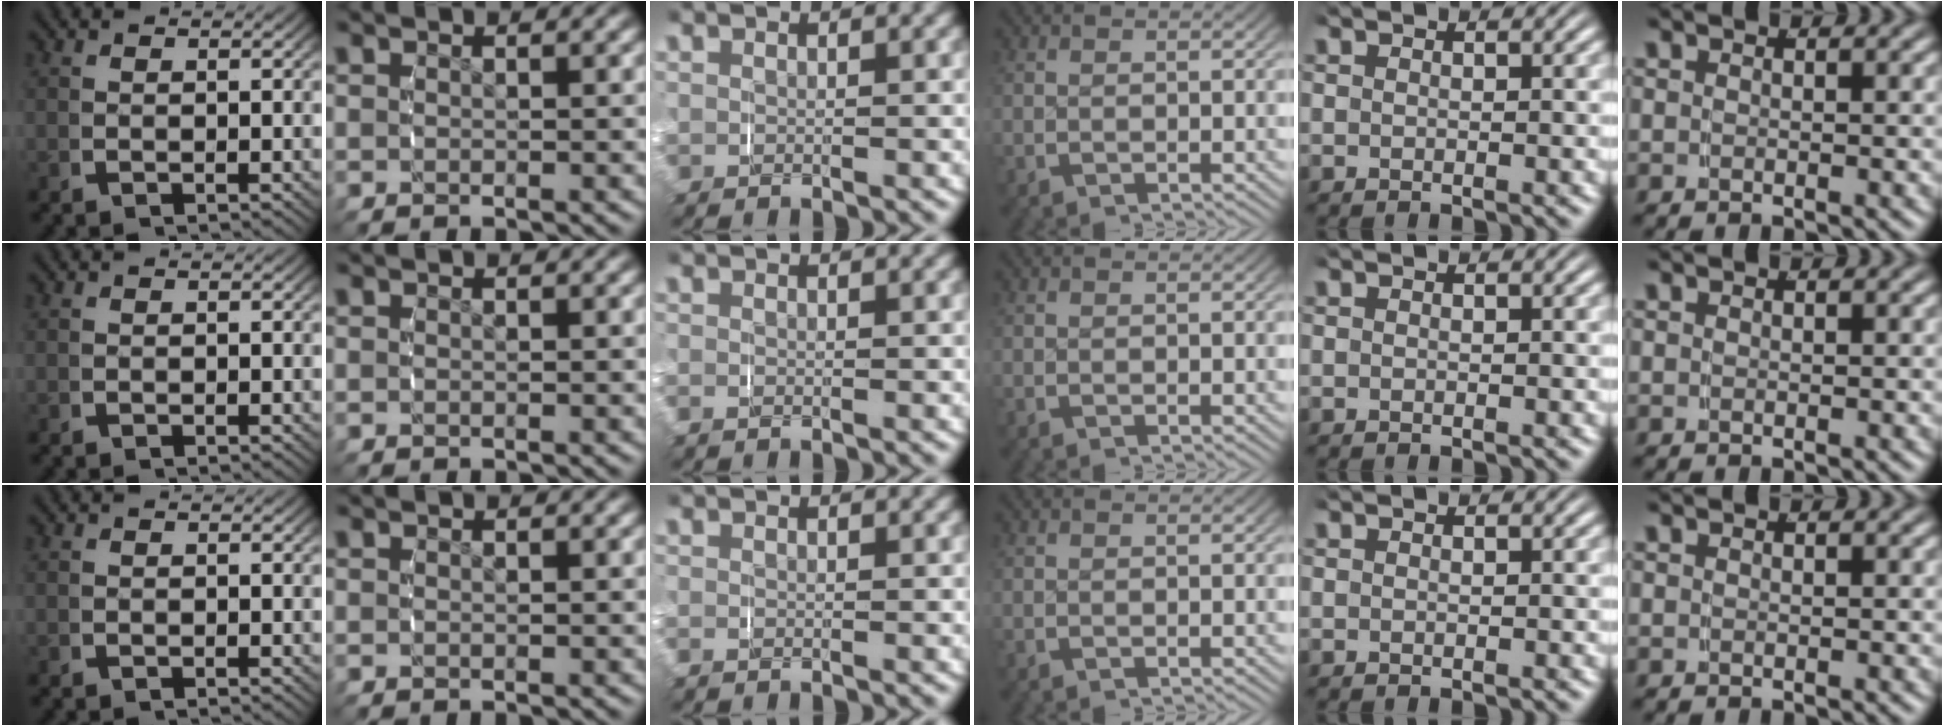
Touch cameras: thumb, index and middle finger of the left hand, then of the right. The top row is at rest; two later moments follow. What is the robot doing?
{"motion": "grasp_and_lifting", "object": "paper towel"}